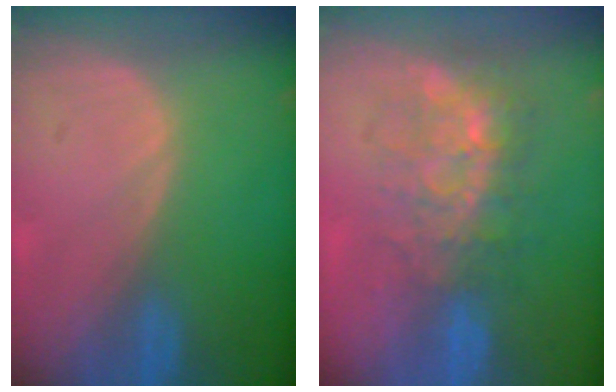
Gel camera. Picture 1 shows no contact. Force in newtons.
{"total": 8.7, "press": 7.5, "slide": 4.3}